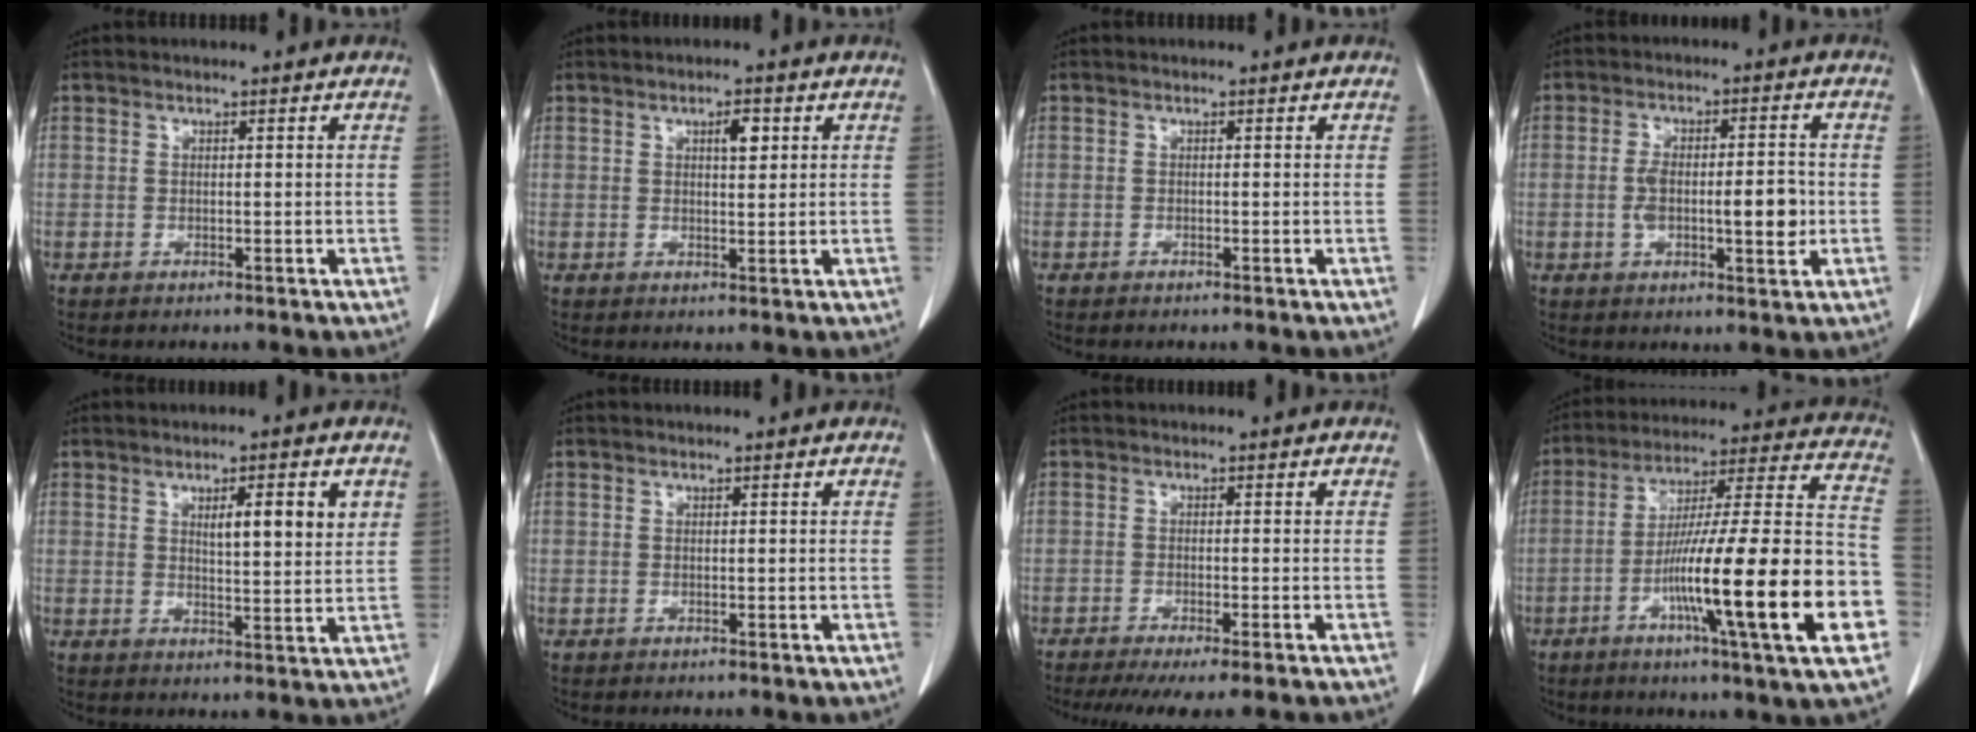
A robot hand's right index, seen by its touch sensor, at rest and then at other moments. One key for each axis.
{"total": 2.7, "fx": 1.1, "fy": 0.9, "fz": 2.3, "tx": -0.039, "ty": -0.001, "tz": 0.016}
{"total": 0.0}
{"total": 8.4, "fx": -1.1, "fy": 2.5, "fz": 8.0, "tx": -0.138, "ty": 0.007, "tz": -0.015}
{"total": 6.5, "fx": 2.5, "fy": 1.1, "fz": 5.9, "tx": -0.089, "ty": -0.001, "tz": 0.037}
{"total": 0.0}
{"total": 9.7, "fx": -8.1, "fy": 0.5, "fz": 5.3, "tx": -0.059, "ty": -0.017, "tz": -0.116}
{"total": 25.1, "fx": -8.0, "fy": 0.6, "fz": 23.8, "tx": -0.324, "ty": -0.008, "tz": -0.133}